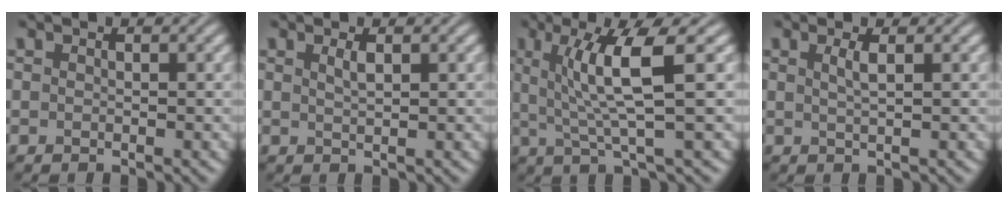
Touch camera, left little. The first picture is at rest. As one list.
[{"total": 1.1, "force": [0.6, 0.3, 0.9], "torque": [-0.017, 0.003, 0.011]}, {"total": 6.3, "force": [1.4, 1.1, 6.1], "torque": [-0.109, 0.002, 0.026]}, {"total": 1.5, "force": [0.5, 0.4, 1.4], "torque": [-0.023, 0.002, 0.006]}]